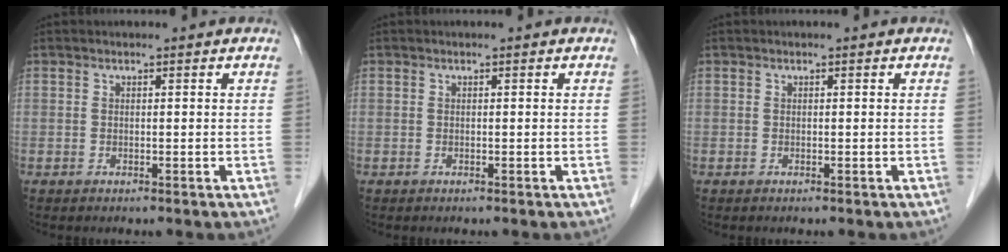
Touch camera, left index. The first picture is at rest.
{"total": 0.0}
{"total": 0.0}